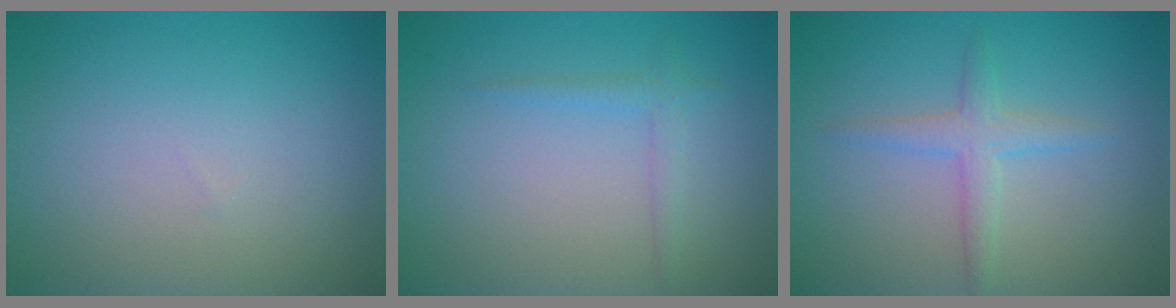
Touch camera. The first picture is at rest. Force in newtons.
{"total": 1.4, "press": 1.4, "slide": 0.0}
{"total": 2.0, "press": 2.0, "slide": 0.1}